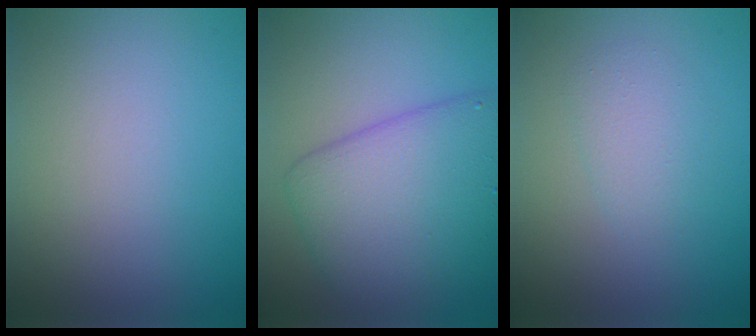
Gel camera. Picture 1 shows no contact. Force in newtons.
{"total": 7.8, "press": 7.8, "slide": 0.2}
{"total": 1.8, "press": 1.8, "slide": 0.1}